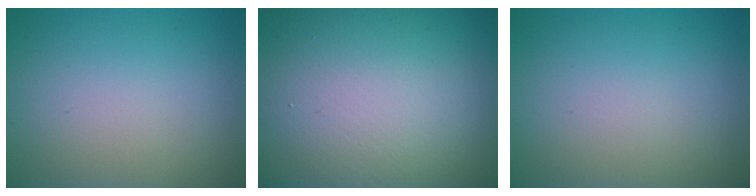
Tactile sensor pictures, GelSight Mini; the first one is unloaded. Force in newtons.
{"total": 27.6, "press": 27.6, "slide": 1.2}
{"total": 0.0}